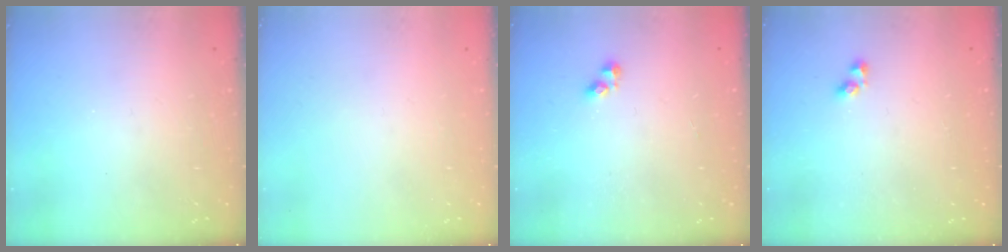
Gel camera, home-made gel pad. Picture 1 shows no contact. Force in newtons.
{"total": 0.0}
{"total": 2.8, "press": 2.7, "slide": 0.5}
{"total": 1.9, "press": 1.9, "slide": 0.4}